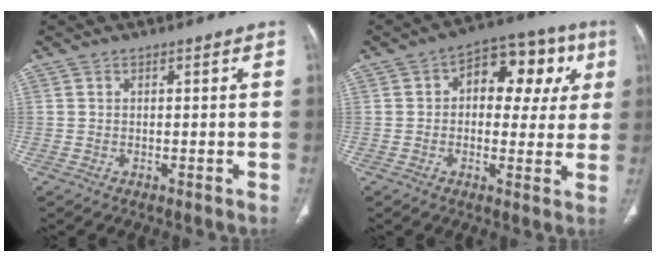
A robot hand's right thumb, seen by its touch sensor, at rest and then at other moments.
{"total": 14.4, "force": [3.7, 8.8, 10.7], "torque": [-0.088, 0.025, 0.046]}